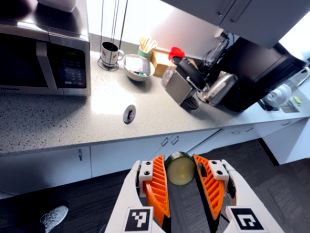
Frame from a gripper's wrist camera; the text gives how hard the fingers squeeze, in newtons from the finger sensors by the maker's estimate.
{"total": 8.3, "left": 7.8, "right": 8.8}